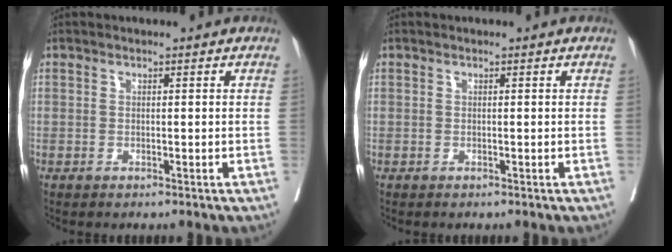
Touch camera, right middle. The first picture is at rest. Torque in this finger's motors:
{"motor_torque": [-0.49, -0.04, -0.15, -0.03]}